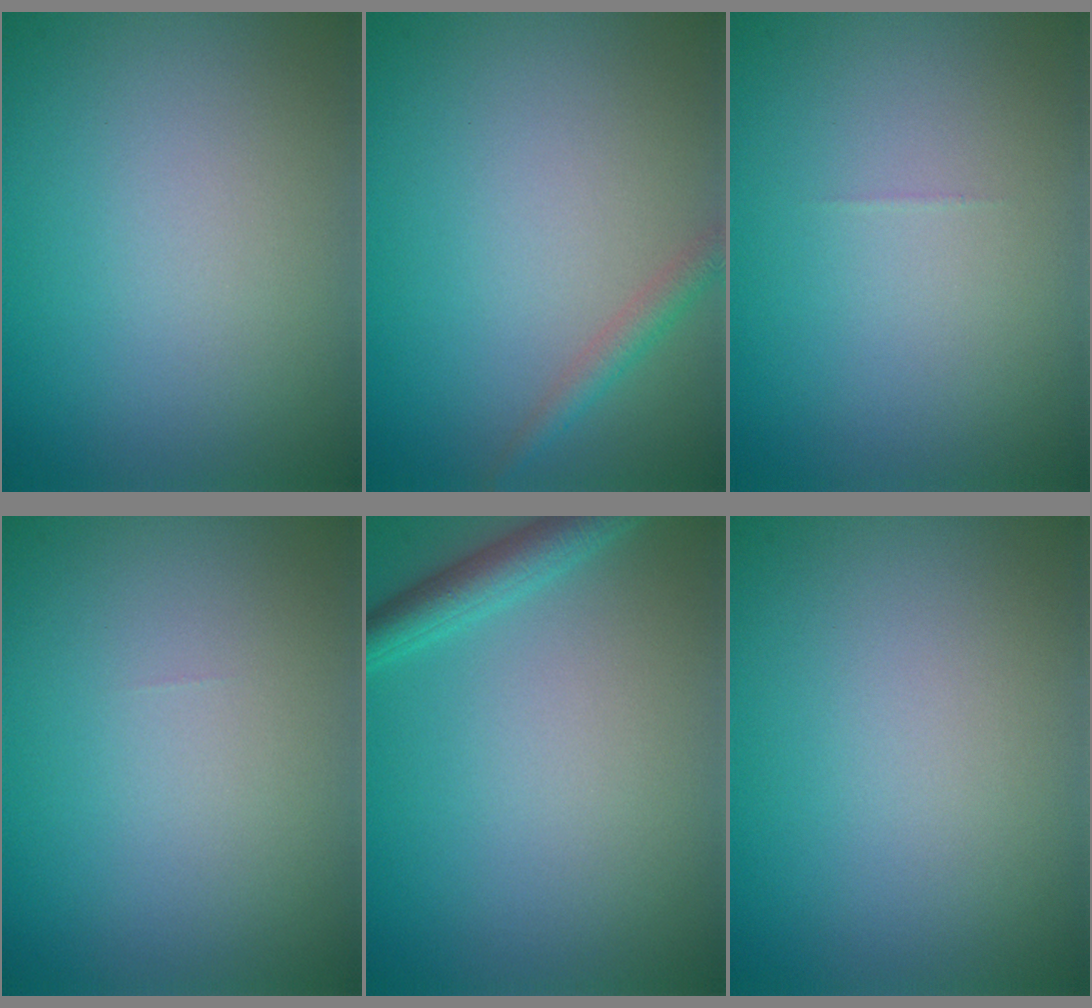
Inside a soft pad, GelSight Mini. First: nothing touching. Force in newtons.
{"total": 1.7, "press": 1.7, "slide": 0.1}
{"total": 0.0}
{"total": 0.0}
{"total": 2.7, "press": 2.7, "slide": 0.1}
{"total": 0.0}